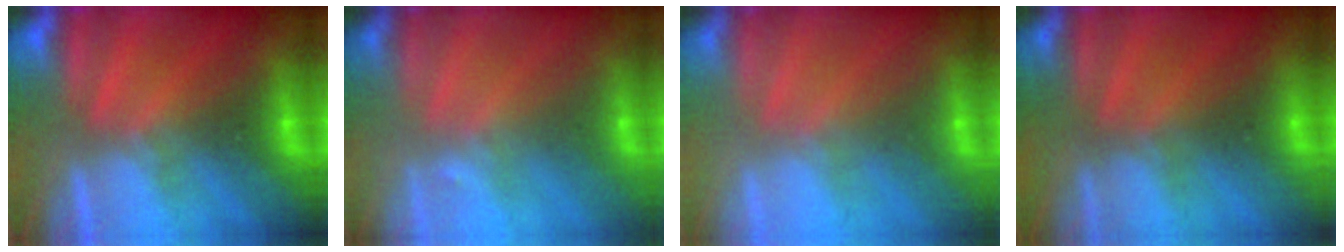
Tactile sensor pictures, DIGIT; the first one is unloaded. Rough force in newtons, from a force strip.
{"total": 1.5}
{"total": 2.3}
{"total": 2.4}